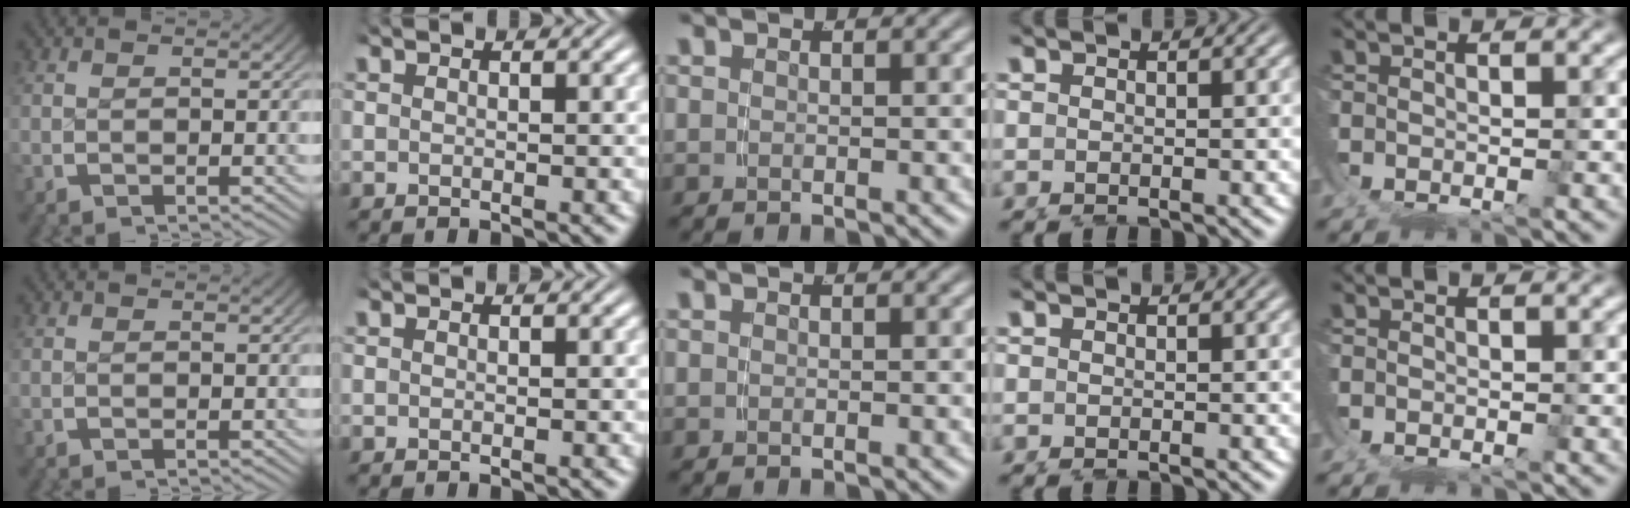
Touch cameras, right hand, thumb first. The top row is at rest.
{}